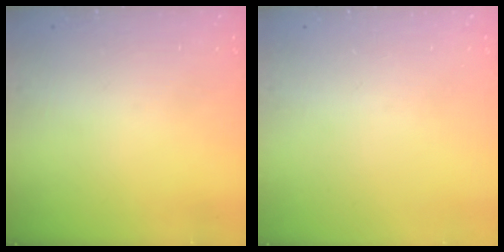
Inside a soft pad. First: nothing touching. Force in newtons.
{"total": 0.0}